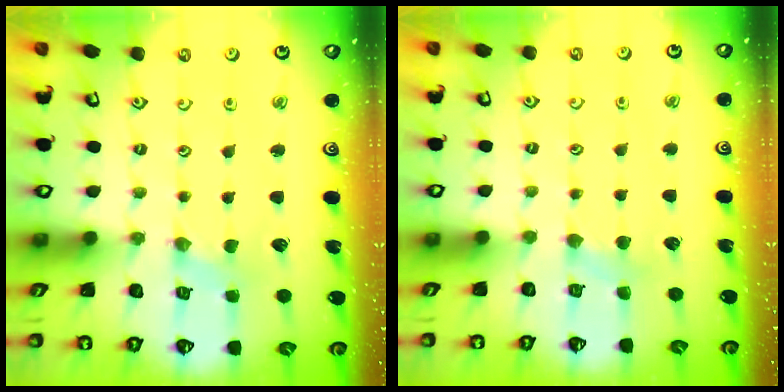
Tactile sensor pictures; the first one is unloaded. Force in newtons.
{"total": 2.8, "press": 2.8, "slide": 0.6}